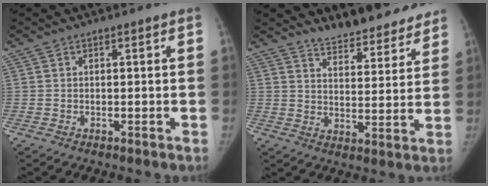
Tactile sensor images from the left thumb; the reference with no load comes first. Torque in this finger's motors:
{"motor_torque": [0.59, -0.94, 0.61, -0.80, -0.07]}